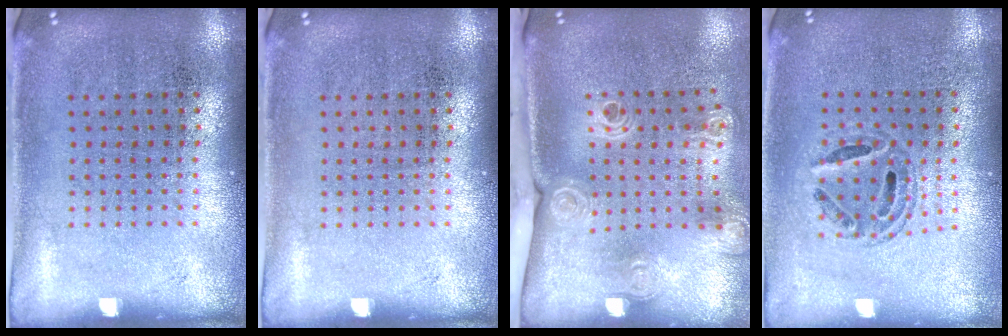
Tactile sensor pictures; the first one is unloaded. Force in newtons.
{"total": 0.0}
{"total": 2.2, "press": 1.6, "slide": 1.5}
{"total": 0.8, "press": 0.8, "slide": 0.1}